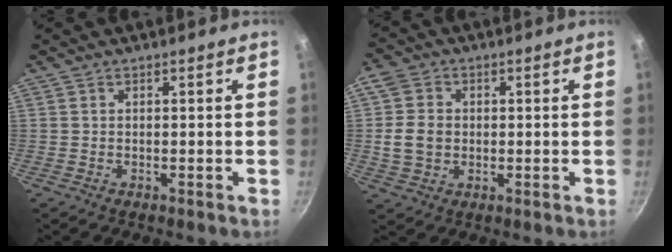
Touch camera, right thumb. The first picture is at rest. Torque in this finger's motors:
{"motor_torque": [0.11, 0.30, 0.18, 0.17, 0.15]}